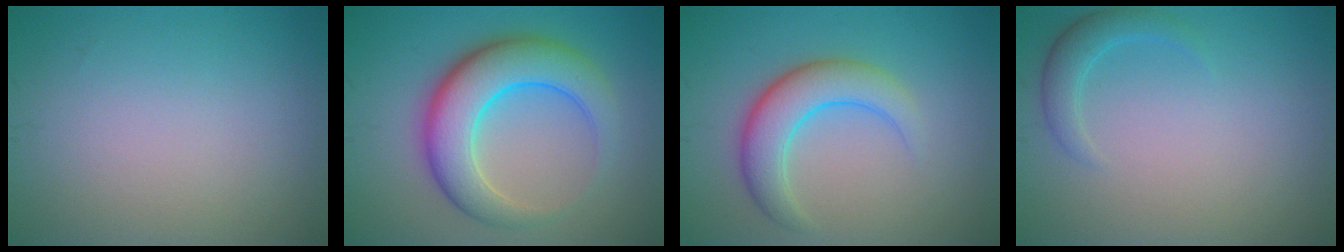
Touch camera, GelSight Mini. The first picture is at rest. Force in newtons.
{"total": 7.9, "press": 7.9, "slide": 0.2}
{"total": 5.0, "press": 5.0, "slide": 0.1}
{"total": 2.1, "press": 2.1, "slide": 0.2}